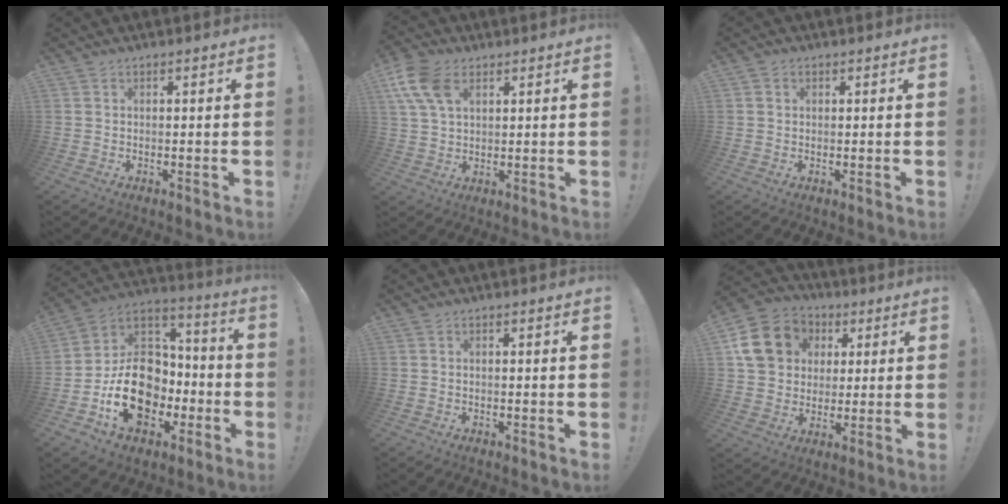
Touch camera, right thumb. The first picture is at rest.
{"total": 11.0, "force": [4.5, 6.9, 7.3], "torque": [-0.147, -0.009, 0.085]}
{"total": 1.1, "force": [0.3, 1.0, 0.3], "torque": [0.003, -0.001, 0.004]}
{"total": 20.5, "force": [-6.6, 15.5, 11.6], "torque": [-0.186, 0.037, -0.096]}
{"total": 0.7, "force": [-0.6, 0.0, 0.4], "torque": [-0.005, 0.000, -0.011]}
{"total": 14.8, "force": [4.5, 12.6, 6.3], "torque": [-0.081, -0.002, 0.097]}